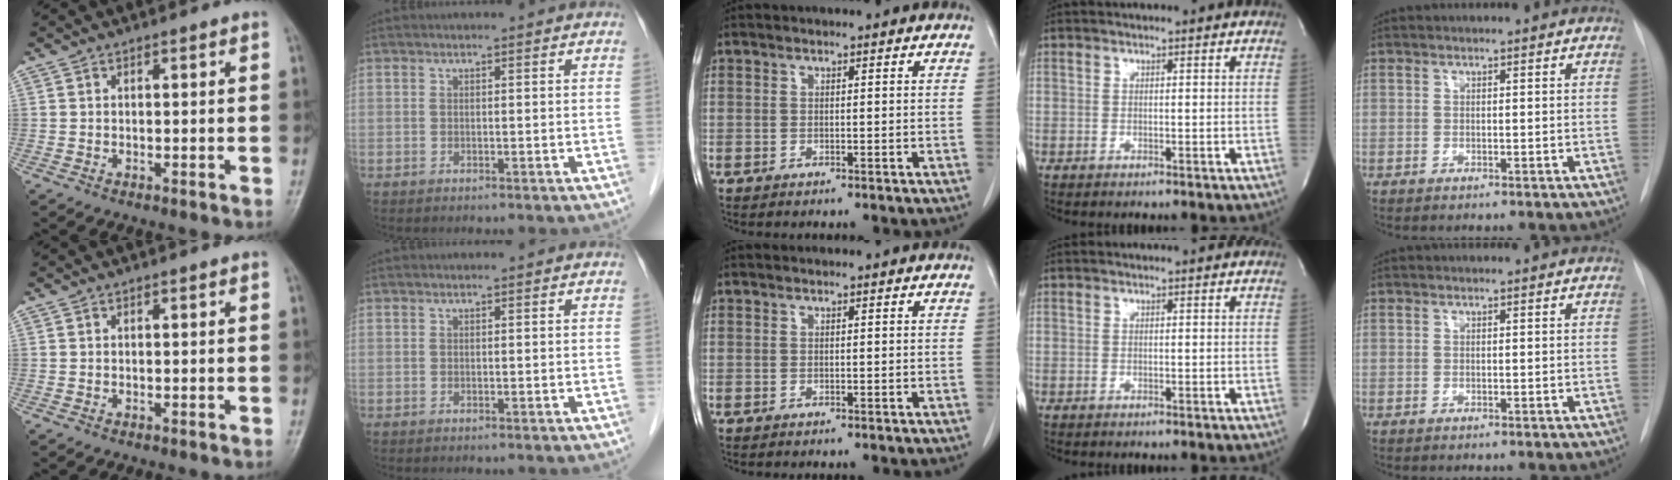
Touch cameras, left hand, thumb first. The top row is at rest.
{}